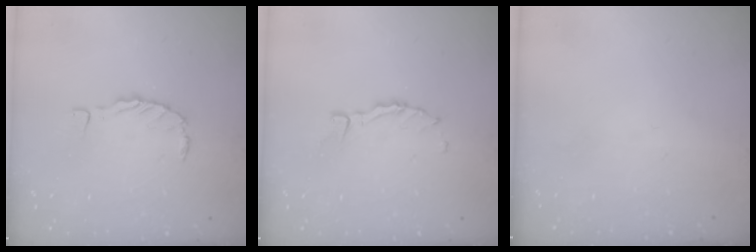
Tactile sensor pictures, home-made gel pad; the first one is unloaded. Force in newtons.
{"total": 3.9, "press": 3.9, "slide": 0.3}
{"total": 0.0}